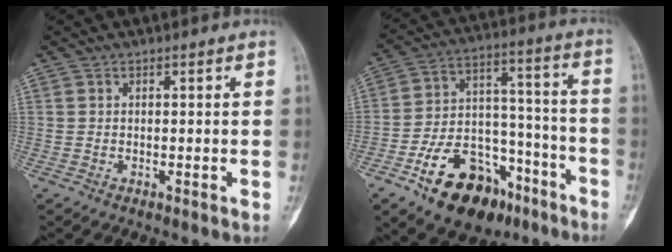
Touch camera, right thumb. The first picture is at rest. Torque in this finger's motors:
{"motor_torque": [2.99, 1.40, 0.42, -2.35, -0.08]}